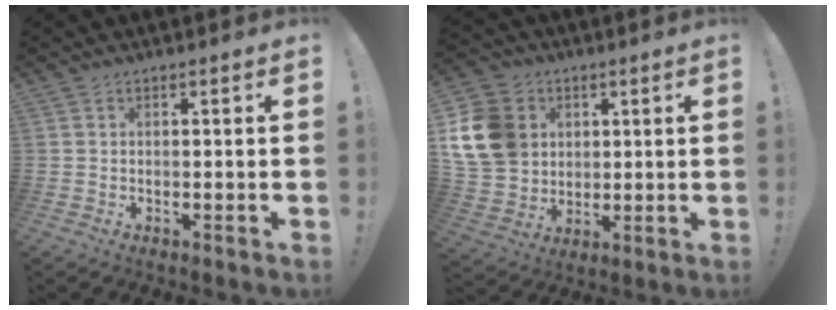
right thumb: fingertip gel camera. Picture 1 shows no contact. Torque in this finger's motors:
{"motor_torque": [1.43, 1.36, 0.39, -0.05, 0.31]}